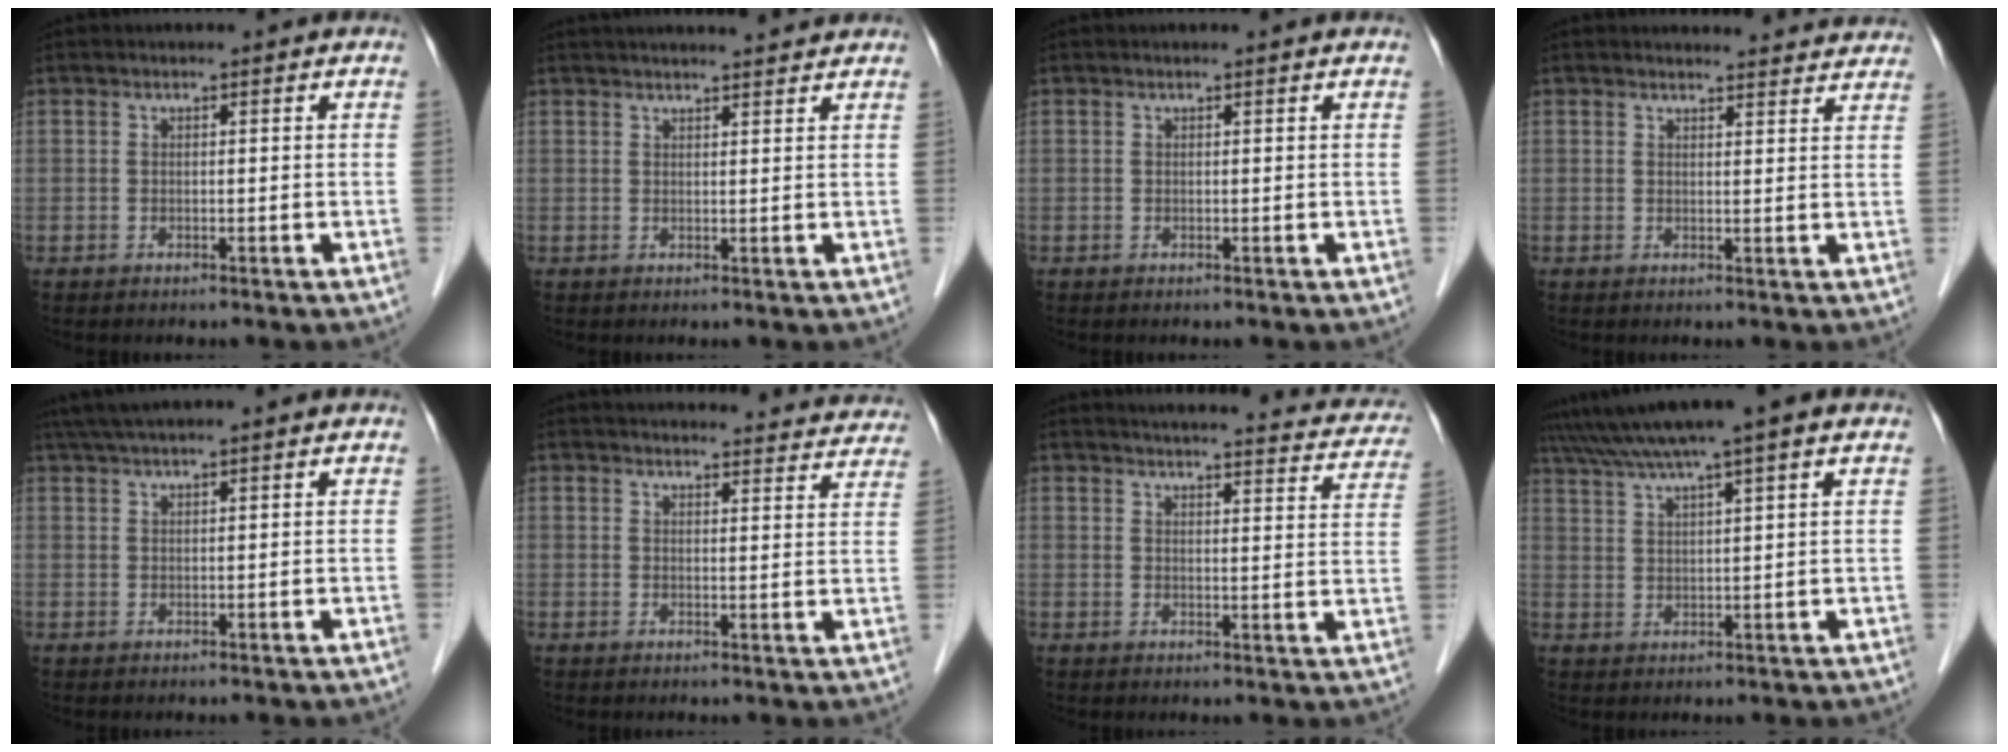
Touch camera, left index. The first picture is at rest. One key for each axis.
{"total": 9.3, "fx": 8.7, "fy": 0.7, "fz": 3.3, "tx": -0.045, "ty": 0.026, "tz": 0.107}
{"total": 0.6, "fx": 0.6, "fy": 0.0, "fz": 0.2, "tx": -0.004, "ty": 0.006, "tz": 0.008}
{"total": 11.2, "fx": 10.9, "fy": 1.9, "fz": 1.8, "tx": 0.005, "ty": 0.005, "tz": 0.103}
{"total": 5.2, "fx": 4.1, "fy": -1.0, "fz": 3.1, "tx": -0.058, "ty": 0.030, "tz": 0.077}
{"total": 22.5, "fx": 21.6, "fy": 4.0, "fz": 4.8, "tx": -0.055, "ty": -0.024, "tz": 0.244}
{"total": 22.8, "fx": 21.2, "fy": 4.1, "fz": 7.3, "tx": -0.092, "ty": -0.031, "tz": 0.233}
{"total": 8.6, "fx": 6.8, "fy": -1.3, "fz": 5.1, "tx": -0.093, "ty": 0.032, "tz": 0.109}